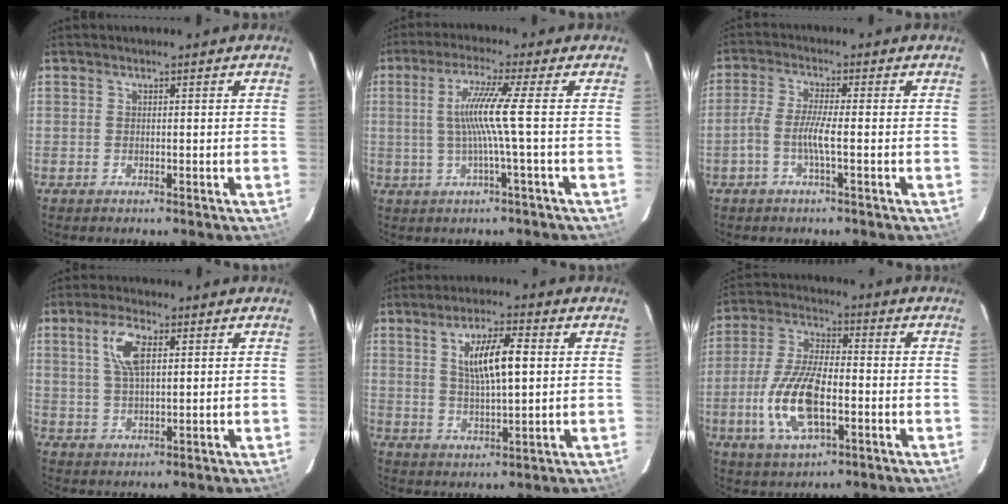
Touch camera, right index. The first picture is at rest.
{"total": 7.3, "force": [-0.3, -2.0, 7.0], "torque": [-0.140, -0.004, -0.001]}
{"total": 4.5, "force": [-1.6, 0.0, 4.2], "torque": [-0.097, 0.004, -0.034]}
{"total": 6.8, "force": [2.4, 2.7, 5.8], "torque": [-0.112, 0.010, 0.048]}
{"total": 9.2, "force": [2.2, 2.5, 8.6], "torque": [-0.154, 0.004, 0.045]}
{"total": 14.0, "force": [-3.8, 5.9, 12.1], "torque": [-0.258, -0.003, -0.070]}